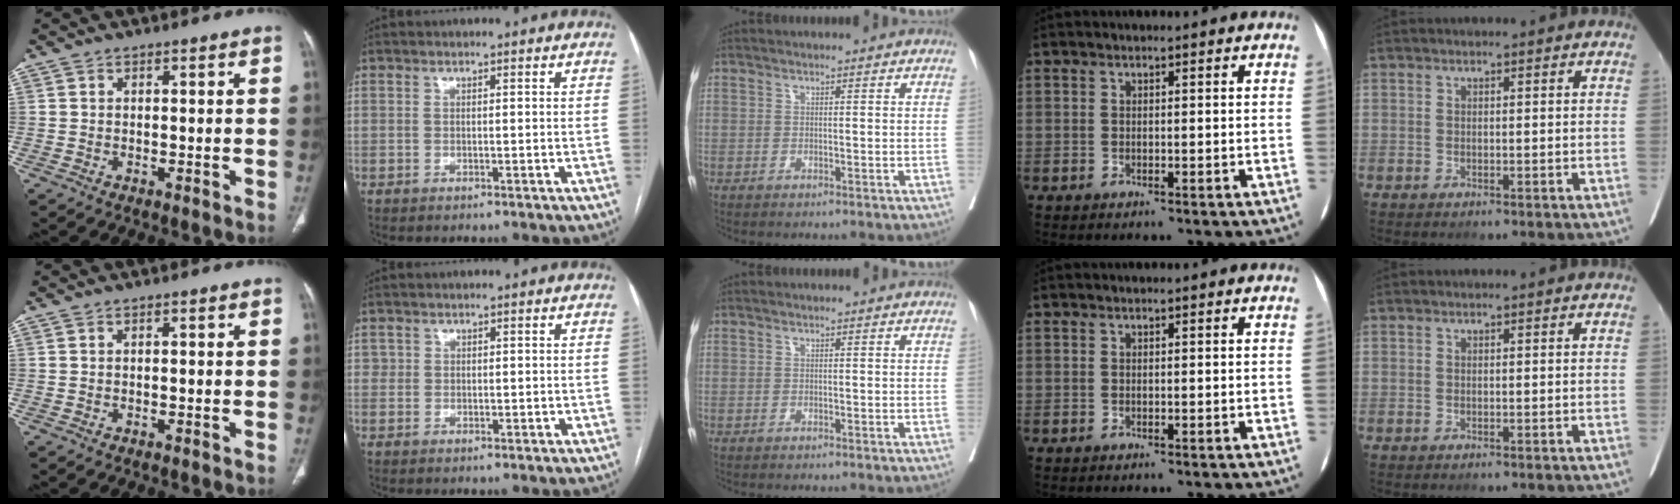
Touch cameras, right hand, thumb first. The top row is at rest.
{"thumb": {"total": 0.7, "force": [0.0, 0.2, 0.6], "torque": [-0.014, 0.001, 0.002]}, "index": {"total": 1.4, "force": [0.3, 1.3, 0.4], "torque": [-0.006, 0.006, 0.009]}}